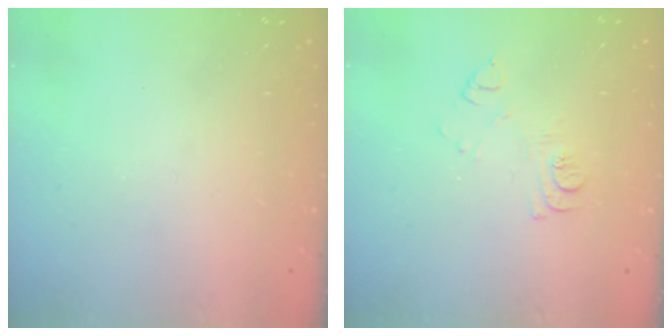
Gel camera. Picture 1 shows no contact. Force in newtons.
{"total": 7.2, "press": 7.2, "slide": 0.7}